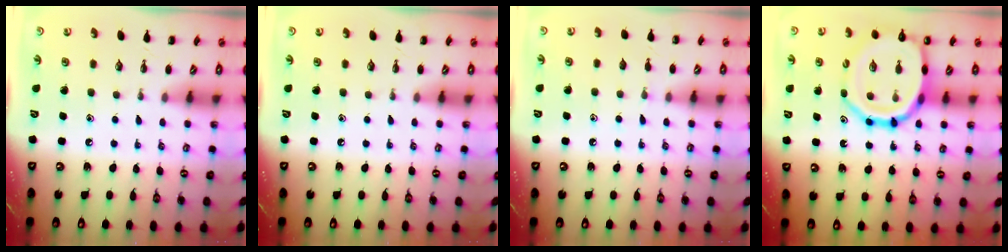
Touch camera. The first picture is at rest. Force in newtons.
{"total": 0.0}
{"total": 4.0, "press": 3.8, "slide": 1.2}
{"total": 19.2, "press": 18.9, "slide": 3.0}